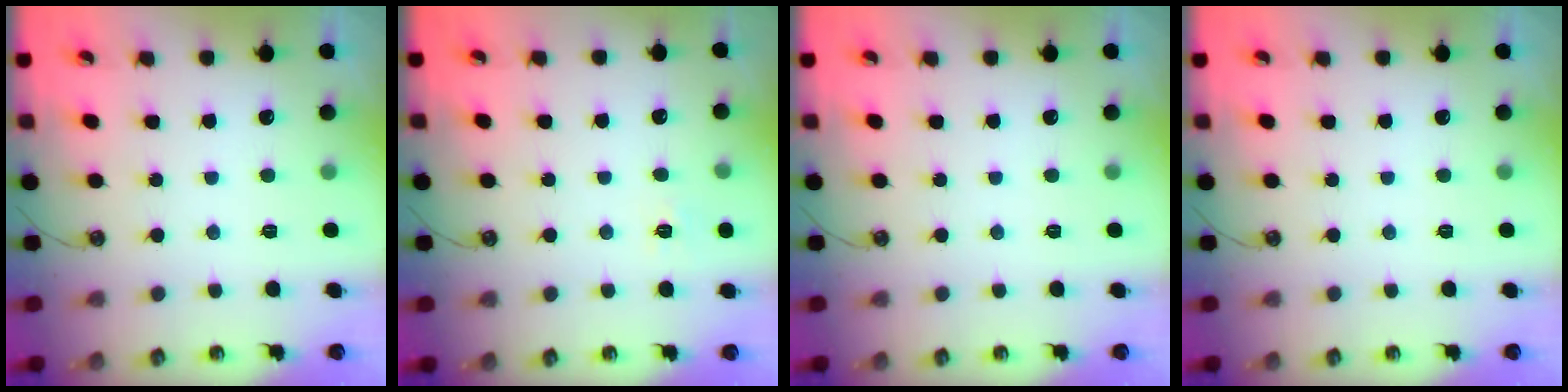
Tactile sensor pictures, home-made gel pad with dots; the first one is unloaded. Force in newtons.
{"total": 5.1, "press": 5.0, "slide": 0.6}
{"total": 0.0}
{"total": 0.0}